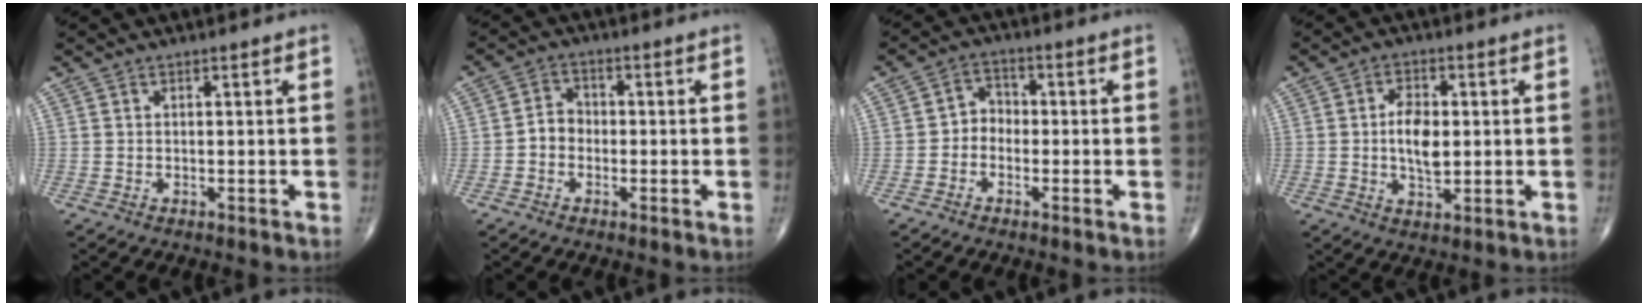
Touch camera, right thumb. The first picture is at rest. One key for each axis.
{"total": 3.8, "fx": -1.1, "fy": 3.1, "fz": 1.8, "tx": -0.017, "ty": 0.017, "tz": -0.029}
{"total": 3.8, "fx": -1.4, "fy": 3.1, "fz": 1.7, "tx": -0.005, "ty": 0.021, "tz": -0.040}
{"total": 7.2, "fx": 0.2, "fy": 3.9, "fz": 6.0, "tx": -0.097, "ty": -0.002, "tz": 0.001}